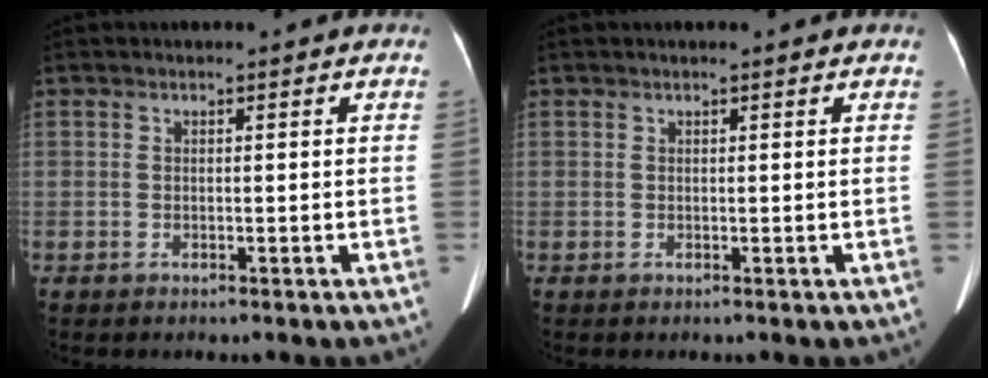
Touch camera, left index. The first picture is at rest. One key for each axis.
{"total": 0.7, "fx": 0.6, "fy": 0.0, "fz": 0.3, "tx": -0.005, "ty": 0.011, "tz": 0.008}